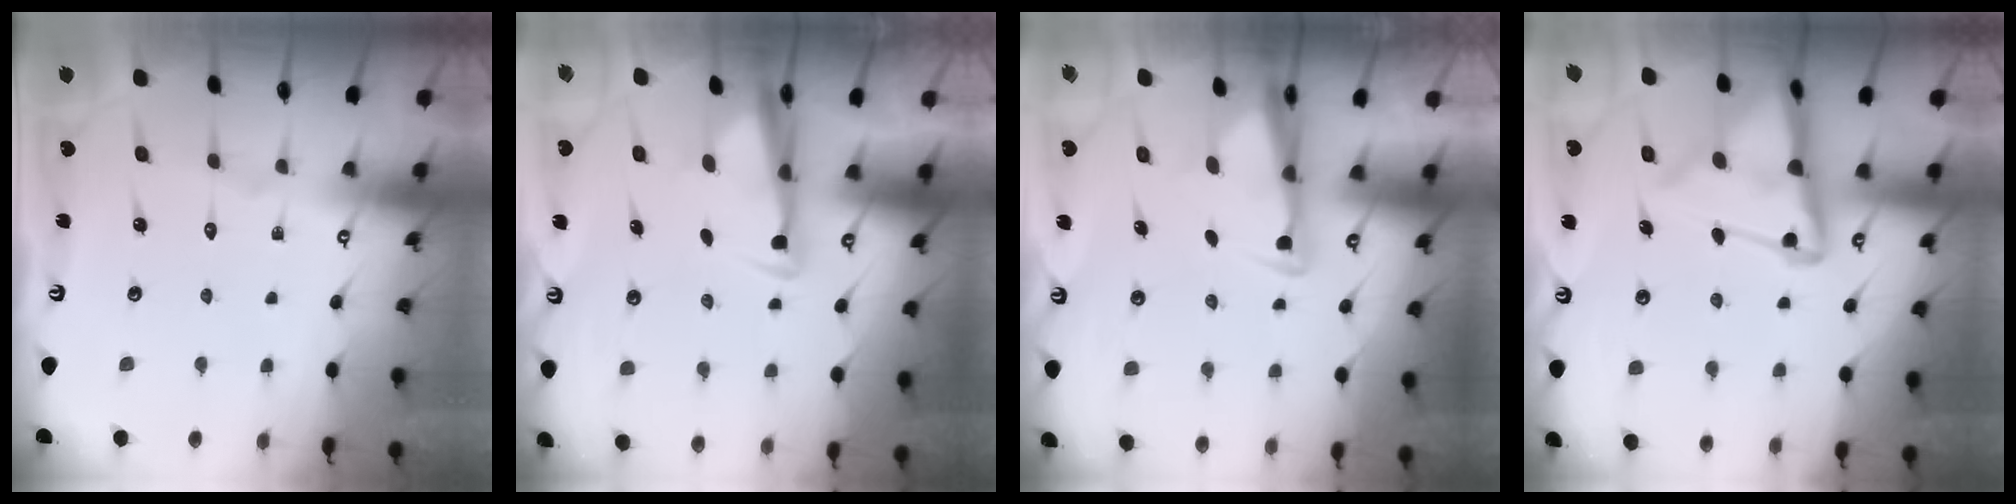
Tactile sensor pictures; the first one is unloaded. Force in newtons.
{"total": 3.3, "press": 3.3, "slide": 0.8}
{"total": 3.0, "press": 2.8, "slide": 0.9}
{"total": 11.8, "press": 11.7, "slide": 1.1}